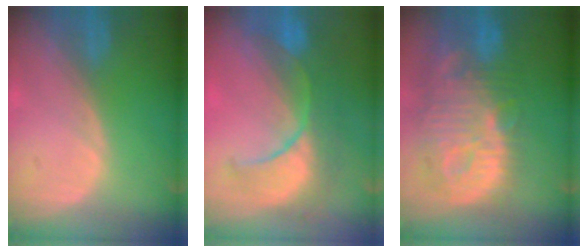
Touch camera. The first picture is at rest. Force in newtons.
{"total": 9.7, "press": 8.9, "slide": 3.7}
{"total": 13.7, "press": 11.9, "slide": 6.8}